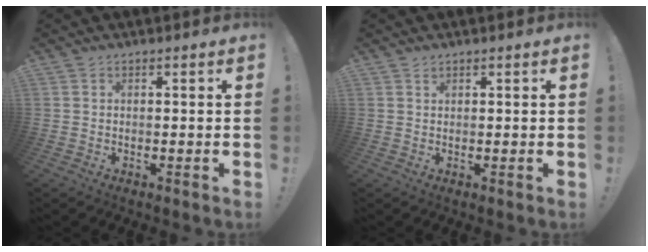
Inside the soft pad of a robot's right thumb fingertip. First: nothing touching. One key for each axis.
{"total": 0.8, "fx": 0.7, "fy": 0.4, "fz": 0.2, "tx": -0.002, "ty": -0.001, "tz": 0.013}